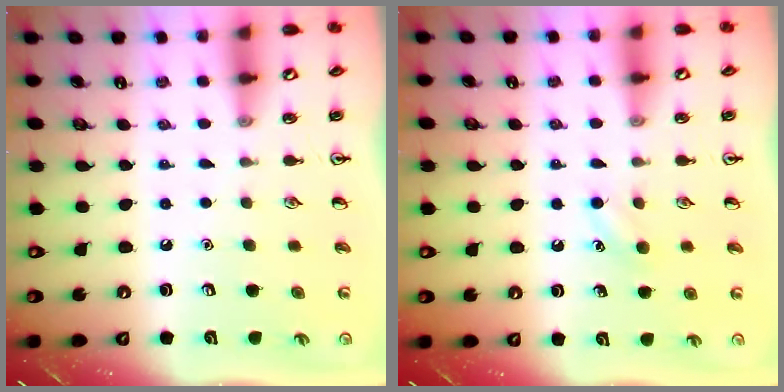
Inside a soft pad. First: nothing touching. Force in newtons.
{"total": 5.2, "press": 4.9, "slide": 1.5}